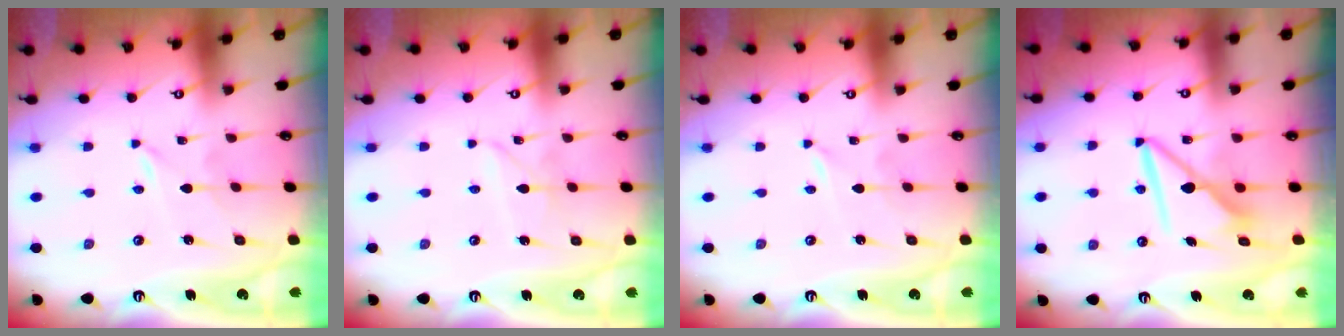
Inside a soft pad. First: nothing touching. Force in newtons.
{"total": 3.1, "press": 3.1, "slide": 0.4}
{"total": 0.0}
{"total": 8.2, "press": 8.2, "slide": 0.7}